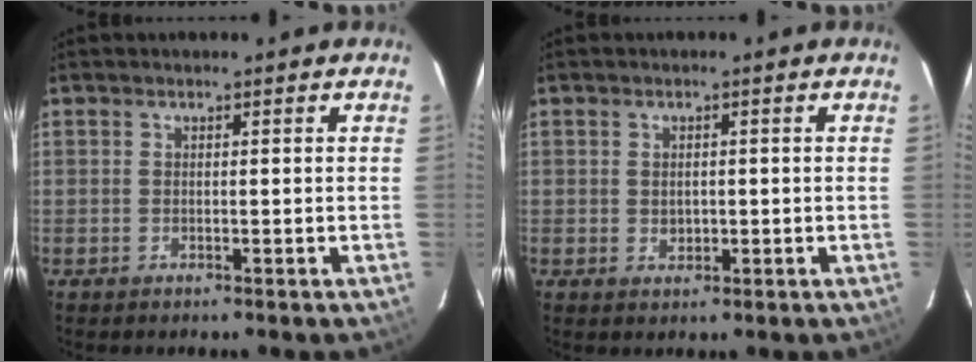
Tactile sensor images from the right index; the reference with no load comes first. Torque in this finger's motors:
{"motor_torque": [-0.09, 0.07, -0.08, 0.00]}